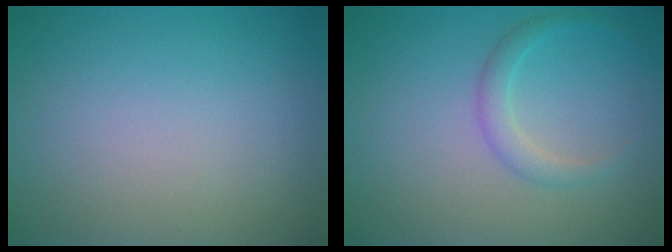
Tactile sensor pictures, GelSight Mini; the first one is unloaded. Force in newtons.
{"total": 1.8, "press": 1.8, "slide": 0.1}